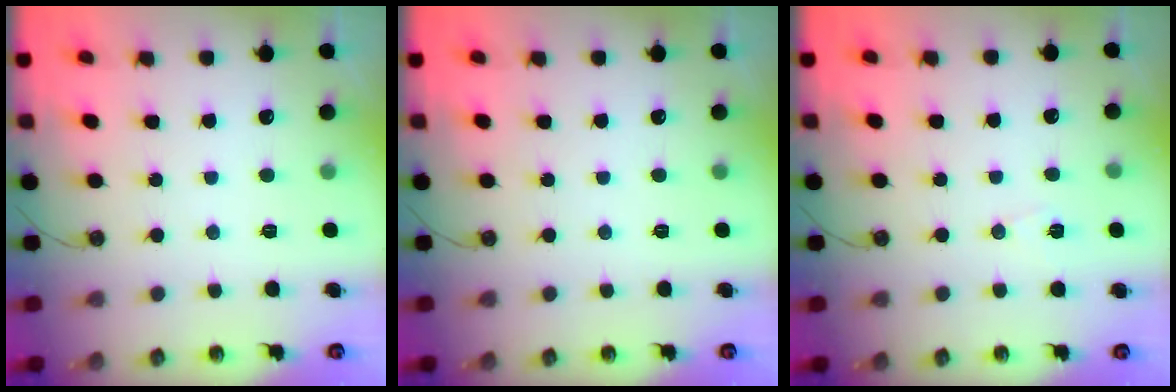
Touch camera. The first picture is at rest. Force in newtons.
{"total": 0.0}
{"total": 6.3, "press": 4.6, "slide": 4.2}